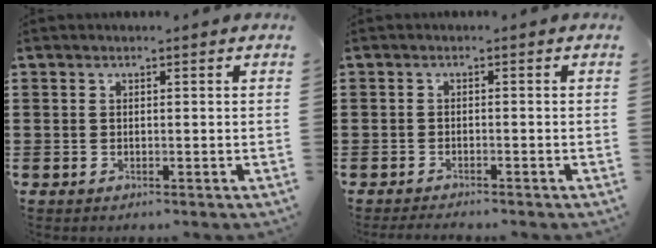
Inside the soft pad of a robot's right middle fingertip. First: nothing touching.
{"total": 1.3, "force": [-1.3, 0.0, 0.3], "torque": [-0.007, 0.000, -0.025]}